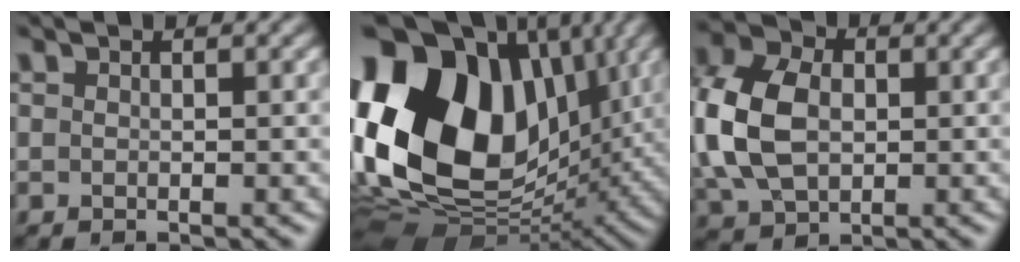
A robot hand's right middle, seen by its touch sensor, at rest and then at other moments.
{"total": 19.7, "force": [3.6, 13.9, 13.4], "torque": [-0.289, 0.018, 0.062]}
{"total": 9.1, "force": [0.4, 6.6, 6.3], "torque": [-0.167, 0.015, -0.003]}